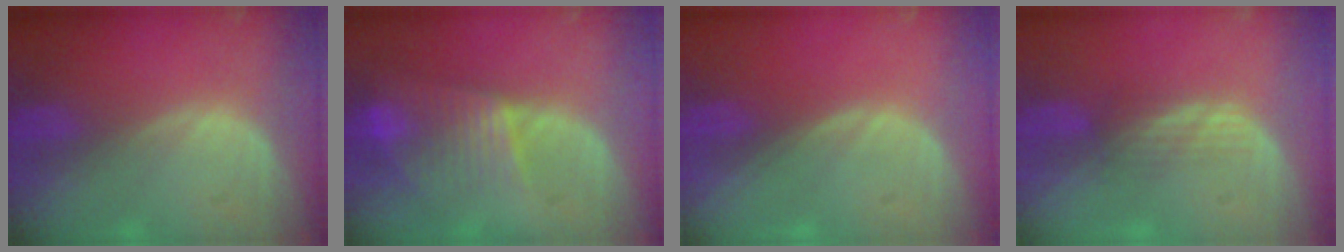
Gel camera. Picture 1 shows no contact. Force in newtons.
{"total": 8.1, "press": 7.0, "slide": 4.2}
{"total": 0.0}
{"total": 2.9, "press": 2.6, "slide": 1.3}